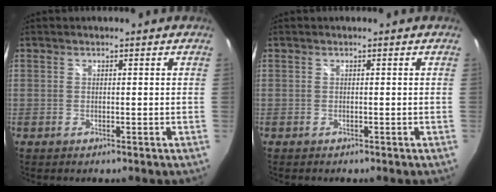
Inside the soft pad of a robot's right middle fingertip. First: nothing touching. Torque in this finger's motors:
{"motor_torque": [0.73, -0.60, -0.03, -0.01]}